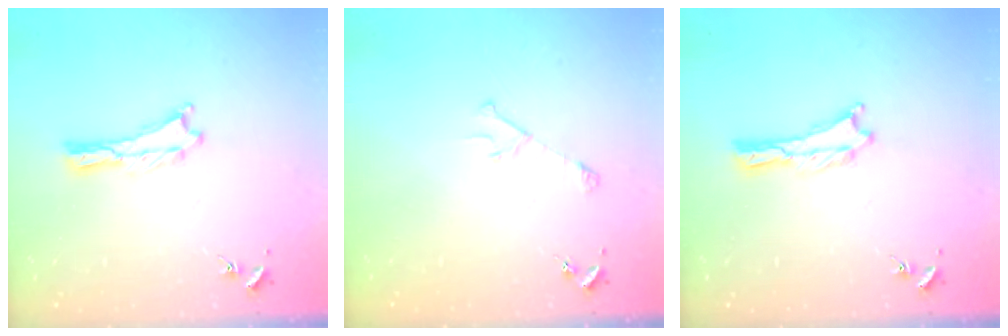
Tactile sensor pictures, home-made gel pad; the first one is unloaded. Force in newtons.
{"total": 2.9, "press": 2.9, "slide": 0.3}
{"total": 0.0}